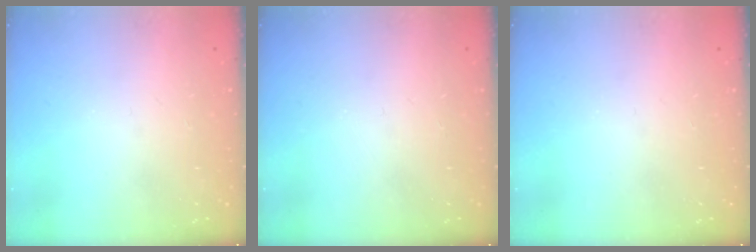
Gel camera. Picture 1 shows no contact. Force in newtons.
{"total": 0.0}
{"total": 0.0}